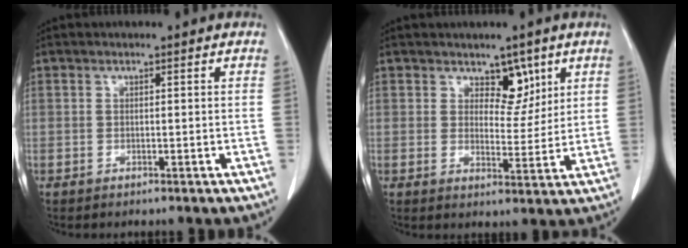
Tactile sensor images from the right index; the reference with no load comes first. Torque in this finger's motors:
{"motor_torque": [-0.10, 0.12, -0.02, -0.01]}